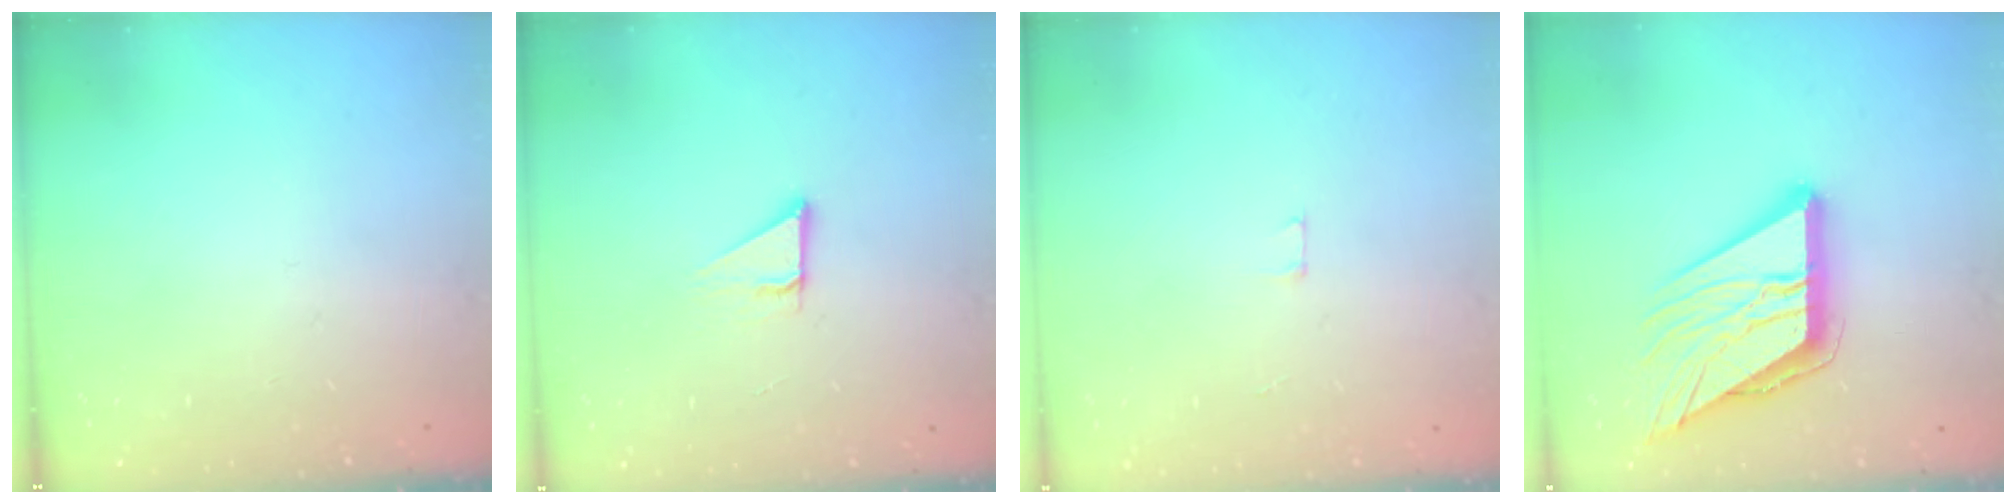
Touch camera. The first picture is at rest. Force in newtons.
{"total": 2.9, "press": 2.9, "slide": 0.2}
{"total": 1.8, "press": 1.8, "slide": 0.1}
{"total": 17.6, "press": 17.5, "slide": 2.0}